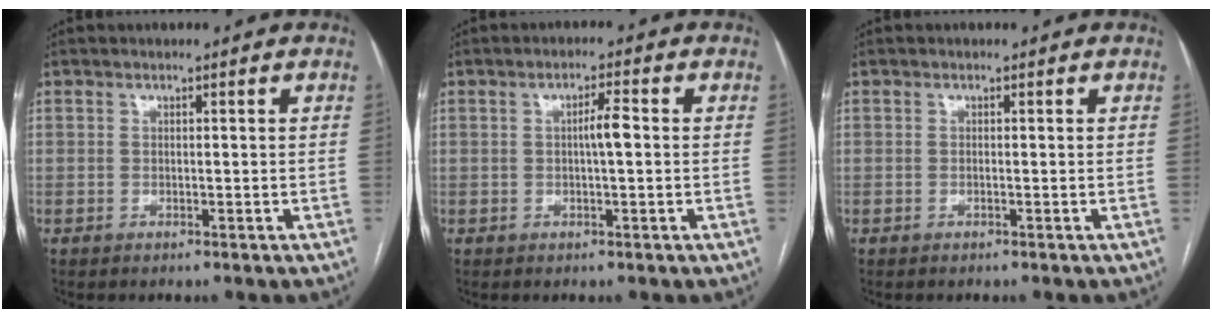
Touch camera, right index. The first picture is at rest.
{"total": 2.9, "force": [0.0, 0.3, 2.9], "torque": [-0.051, 0.004, 0.000]}
{"total": 0.0}